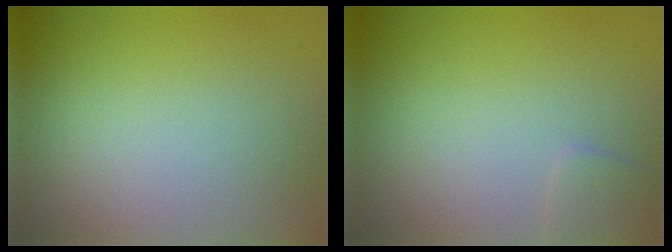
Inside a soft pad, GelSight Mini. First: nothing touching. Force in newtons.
{"total": 1.3, "press": 1.3, "slide": 0.1}